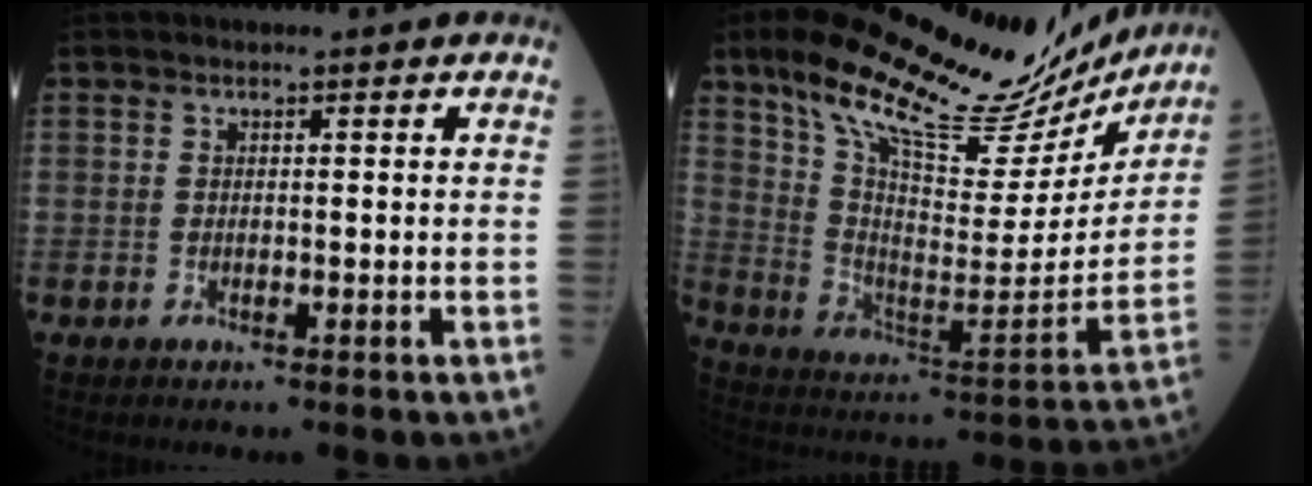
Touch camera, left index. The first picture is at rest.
{"total": 27.8, "force": [22.7, 7.6, 14.2], "torque": [-0.231, -0.002, 0.329]}